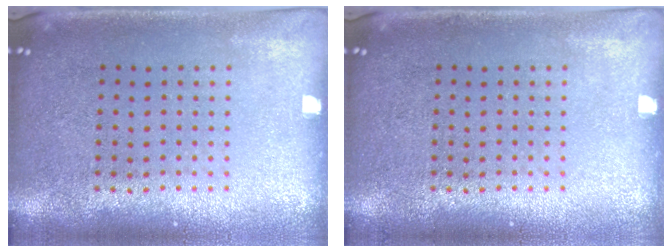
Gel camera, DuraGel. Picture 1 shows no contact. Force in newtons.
{"total": 0.0}